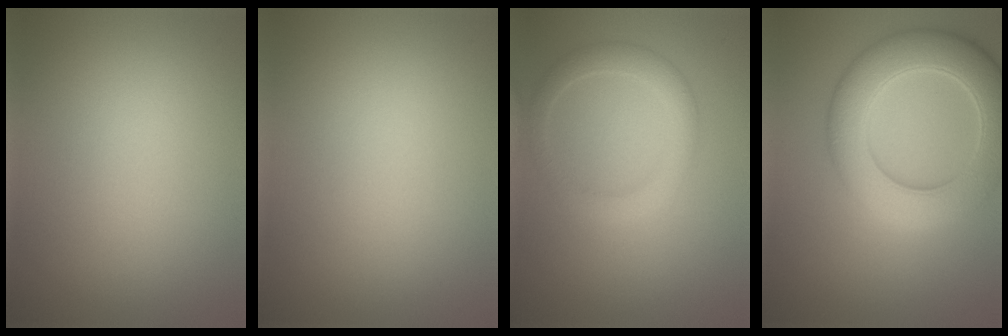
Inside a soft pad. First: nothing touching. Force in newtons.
{"total": 0.0}
{"total": 2.7, "press": 2.7, "slide": 0.0}
{"total": 8.3, "press": 8.3, "slide": 0.5}